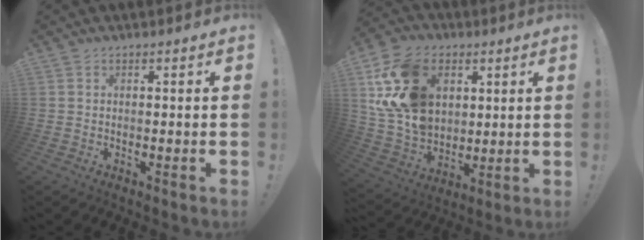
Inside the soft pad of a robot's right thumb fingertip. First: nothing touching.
{"total": 21.8, "force": [7.2, 15.8, 13.2], "torque": [-0.264, -0.022, 0.144]}